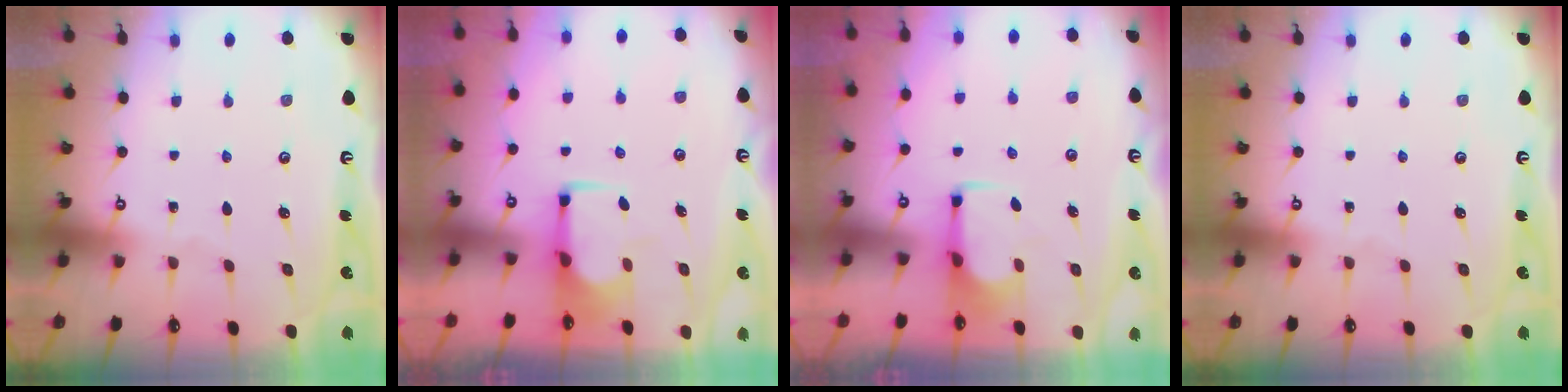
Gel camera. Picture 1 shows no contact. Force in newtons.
{"total": 1.8, "press": 1.6, "slide": 0.8}
{"total": 2.4, "press": 2.2, "slide": 1.1}
{"total": 0.0}